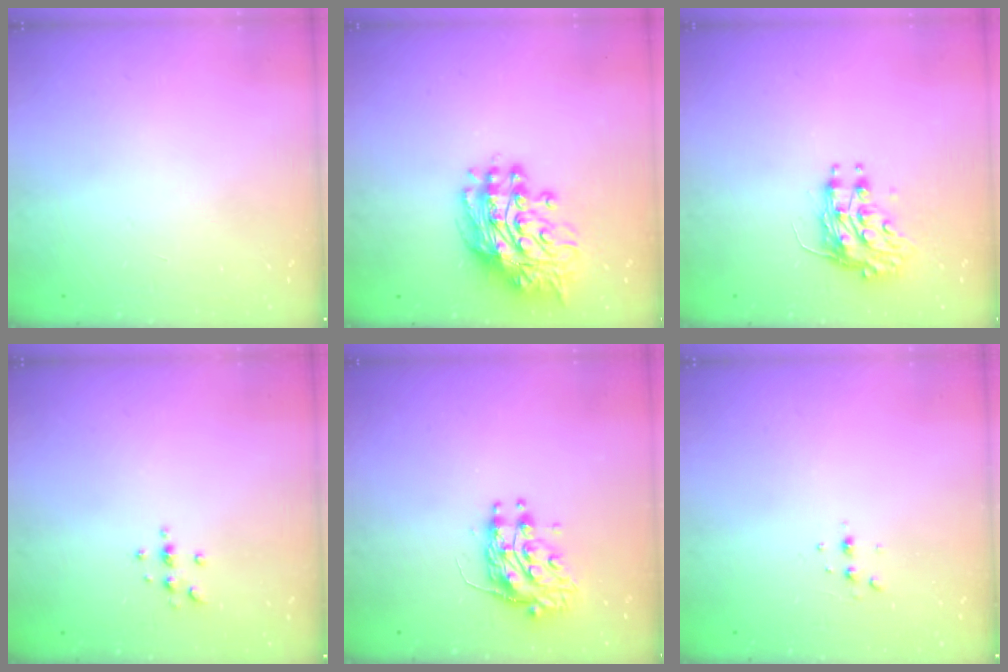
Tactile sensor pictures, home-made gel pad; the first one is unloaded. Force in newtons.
{"total": 14.5, "press": 14.4, "slide": 1.3}
{"total": 8.4, "press": 8.4, "slide": 0.3}
{"total": 2.9, "press": 2.9, "slide": 0.4}
{"total": 9.6, "press": 9.6, "slide": 0.7}
{"total": 3.1, "press": 3.1, "slide": 0.6}